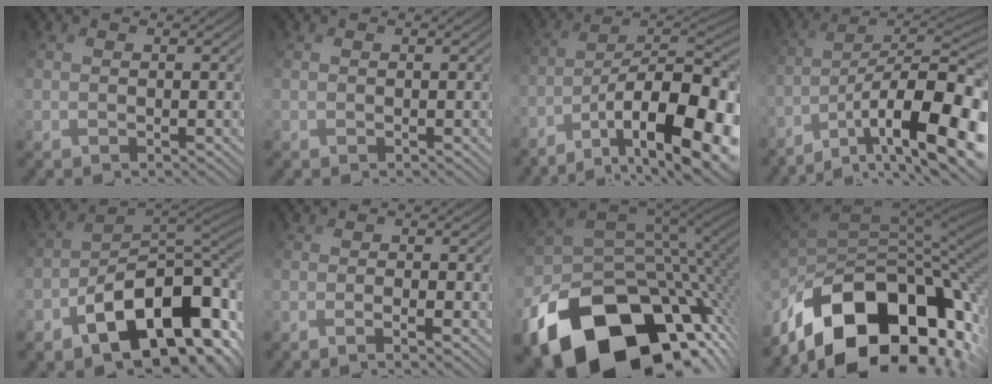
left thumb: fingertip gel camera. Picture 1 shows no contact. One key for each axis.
{"total": 0.0}
{"total": 17.3, "fx": -10.1, "fy": 6.5, "fz": 12.5, "tx": -0.193, "ty": -0.009, "tz": -0.156}
{"total": 16.8, "fx": -9.7, "fy": 5.8, "fz": 12.5, "tx": -0.194, "ty": -0.015, "tz": -0.147}
{"total": 12.8, "fx": -6.7, "fy": 6.8, "fz": 8.6, "tx": -0.120, "ty": -0.014, "tz": -0.117}
{"total": 3.0, "fx": -2.2, "fy": 0.4, "fz": 2.1, "tx": -0.029, "ty": 0.009, "tz": -0.047}
{"total": 20.0, "fx": -9.8, "fy": 13.2, "fz": 11.5, "tx": -0.272, "ty": -0.058, "tz": -0.123}
{"total": 16.9, "fx": -9.5, "fy": 9.3, "fz": 10.5, "tx": -0.196, "ty": -0.020, "tz": -0.150}